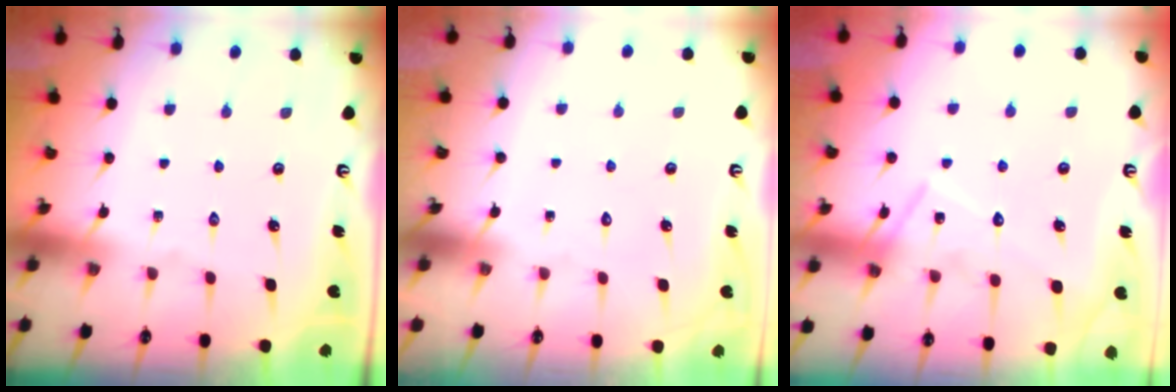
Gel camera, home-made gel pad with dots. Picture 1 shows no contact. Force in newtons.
{"total": 1.6, "press": 1.6, "slide": 0.0}
{"total": 13.1, "press": 13.1, "slide": 0.9}